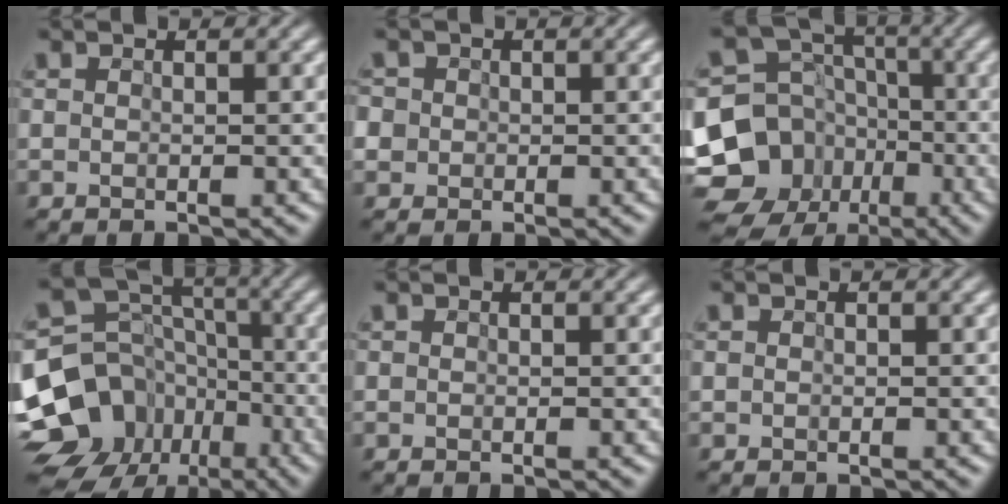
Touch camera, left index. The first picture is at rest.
{"total": 6.2, "force": [-0.9, 5.8, 2.0], "torque": [-0.057, 0.021, -0.042]}
{"total": 12.8, "force": [-6.3, 10.3, 4.2], "torque": [-0.114, -0.026, -0.102]}
{"total": 15.1, "force": [-8.1, 11.6, 5.4], "torque": [-0.142, -0.016, -0.117]}
{"total": 0.0}
{"total": 0.0}